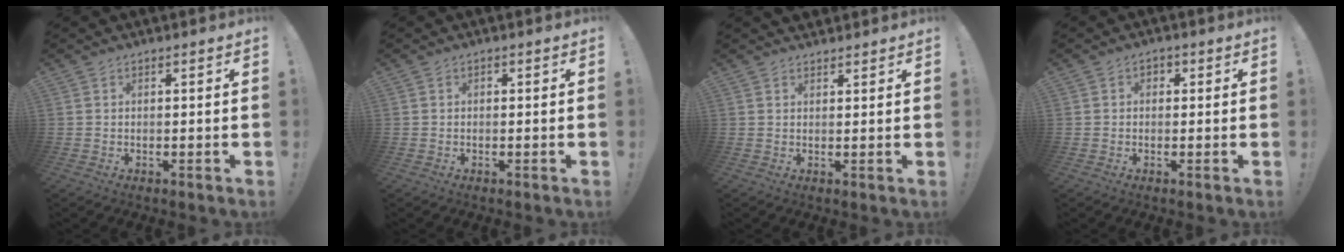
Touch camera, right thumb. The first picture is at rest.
{"total": 0.6, "force": [-0.4, 0.4, 0.2], "torque": [-0.002, 0.001, -0.006]}
{"total": 1.7, "force": [1.5, 0.8, -0.1], "torque": [0.009, -0.011, 0.027]}
{"total": 1.8, "force": [-0.2, 1.5, 0.9], "torque": [-0.007, 0.003, -0.006]}